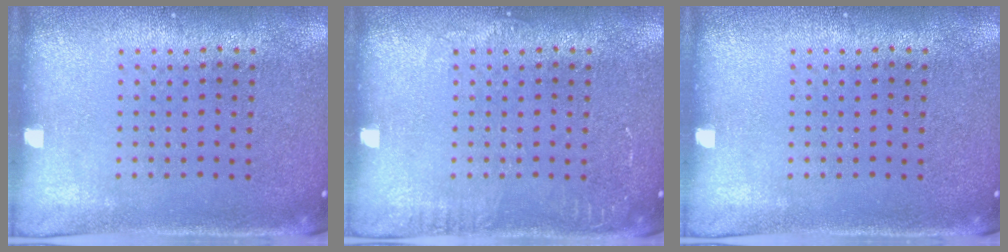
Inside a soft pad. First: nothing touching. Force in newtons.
{"total": 1.0, "press": 1.0, "slide": 0.2}
{"total": 0.0}